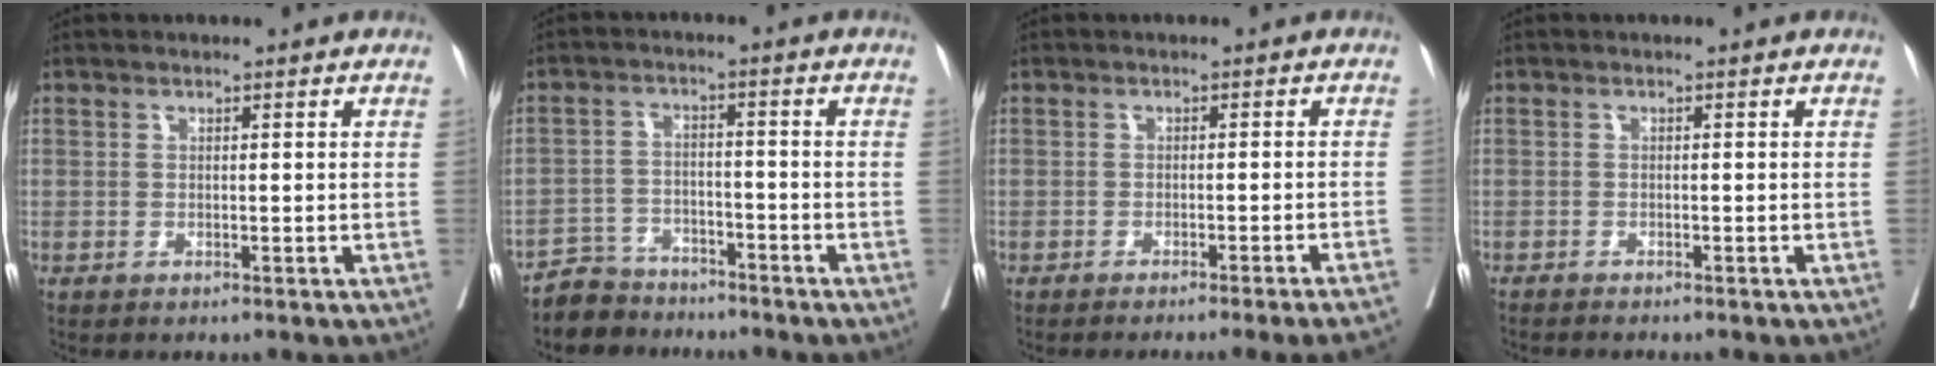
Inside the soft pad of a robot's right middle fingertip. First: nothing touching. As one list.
[{"total": 5.8, "force": [-5.2, 2.6, -0.4], "torque": [0.005, 0.002, -0.098]}, {"total": 9.8, "force": [-8.6, -1.9, 4.3], "torque": [-0.026, -0.026, -0.107]}, {"total": 2.0, "force": [-1.9, 0.0, 0.5], "torque": [-0.013, -0.007, -0.032]}]